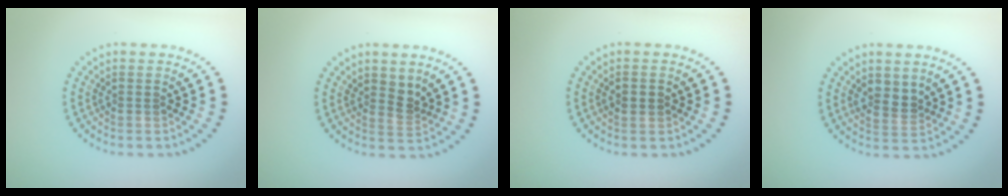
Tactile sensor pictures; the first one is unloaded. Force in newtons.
{"total": 1.5, "press": 1.2, "slide": 1.0}
{"total": 1.7, "press": 1.7, "slide": 0.1}
{"total": 2.1, "press": 1.9, "slide": 0.9}